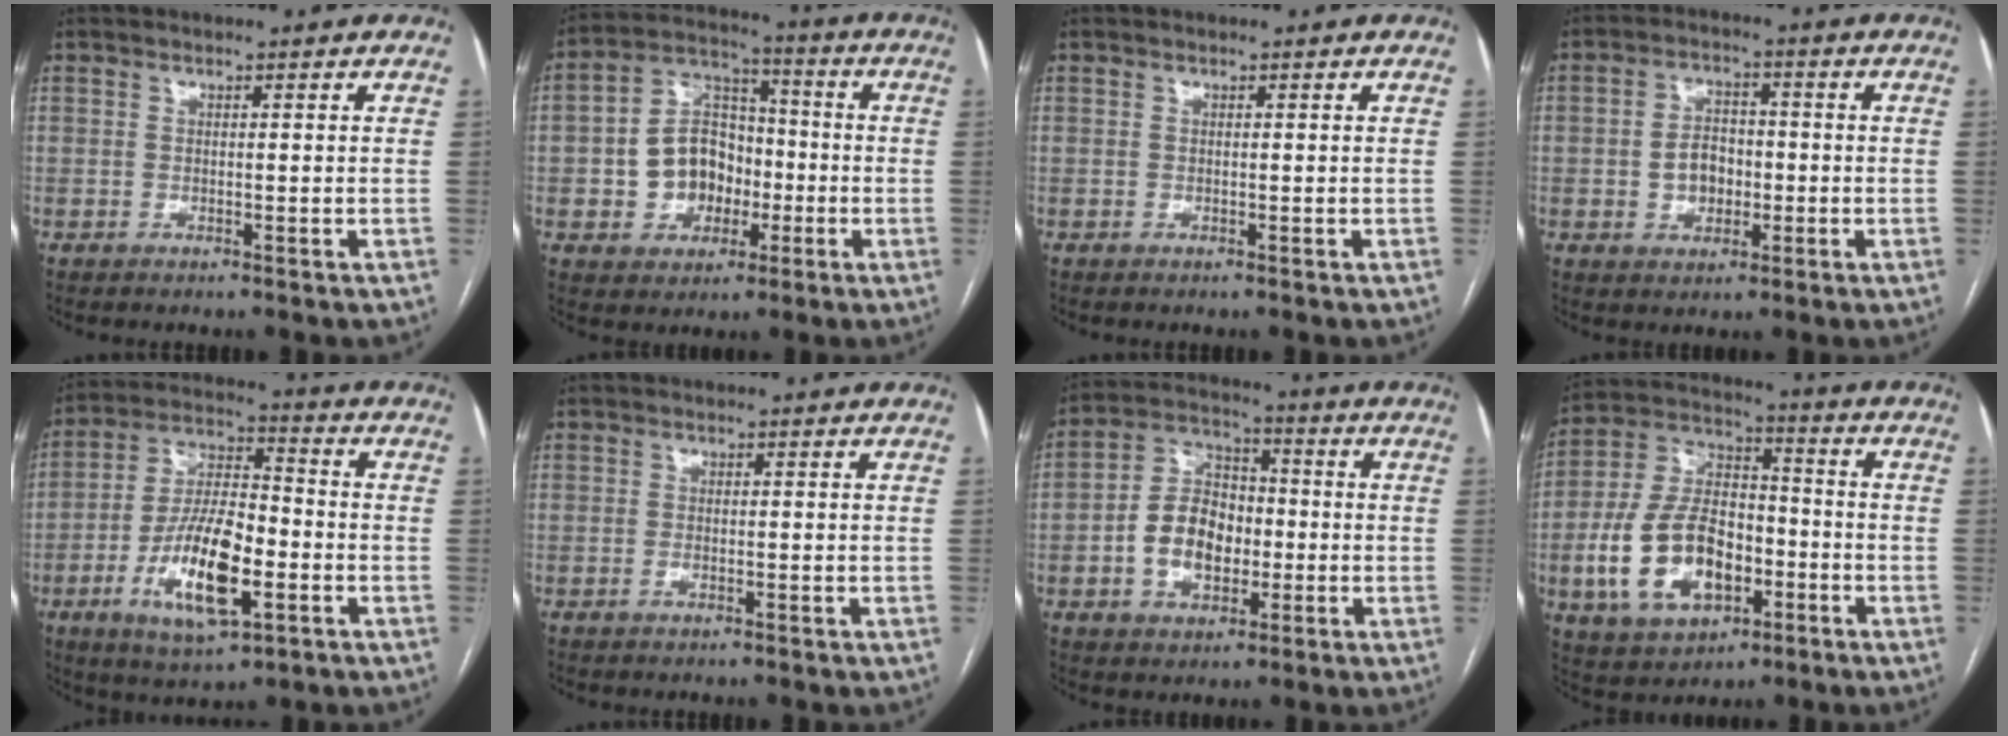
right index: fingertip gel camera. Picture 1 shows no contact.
{"total": 10.3, "force": [-2.1, 8.1, 6.1], "torque": [-0.119, 0.030, -0.030]}
{"total": 0.0}
{"total": 5.5, "force": [-0.9, 4.0, 3.6], "torque": [-0.066, 0.014, -0.012]}
{"total": 14.8, "force": [-5.0, 4.6, 13.1], "torque": [-0.258, -0.003, -0.086]}
{"total": 0.8, "force": [-0.4, 0.3, 0.6], "torque": [-0.016, -0.001, -0.006]}
{"total": 10.1, "force": [-2.1, 6.7, 7.3], "torque": [-0.150, 0.026, -0.035]}
{"total": 15.8, "force": [-4.9, 9.1, 11.9], "torque": [-0.259, 0.015, -0.081]}